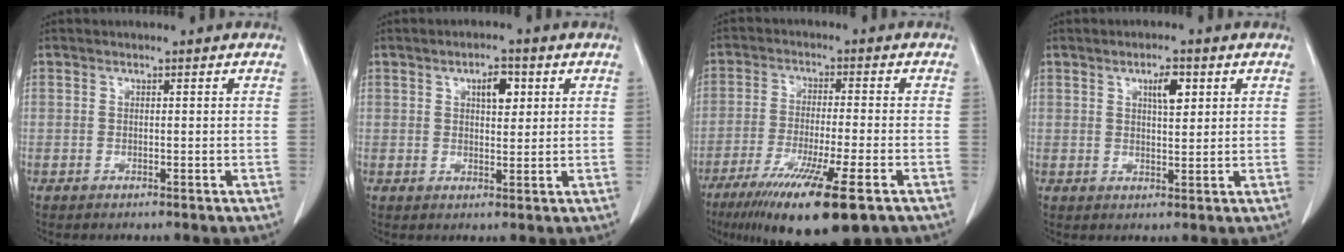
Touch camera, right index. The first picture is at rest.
{"total": 4.0, "force": [1.6, 1.7, 3.2], "torque": [-0.050, 0.002, 0.023]}
{"total": 15.8, "force": [-9.8, 1.3, 12.3], "torque": [-0.195, -0.045, -0.157]}
{"total": 3.8, "force": [1.7, 1.1, 3.2], "torque": [-0.053, 0.000, 0.028]}